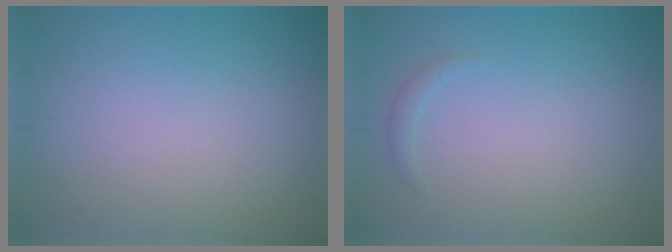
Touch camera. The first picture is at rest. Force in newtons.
{"total": 0.8, "press": 0.8, "slide": 0.0}